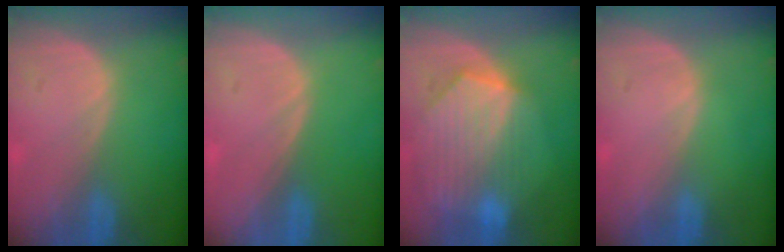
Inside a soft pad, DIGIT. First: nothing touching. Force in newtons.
{"total": 0.0}
{"total": 10.0, "press": 8.8, "slide": 4.7}
{"total": 0.0}